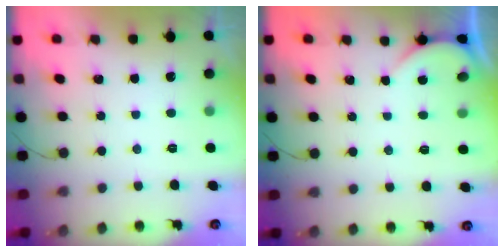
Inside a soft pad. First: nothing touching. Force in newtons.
{"total": 0.6, "press": 0.6, "slide": 0.1}